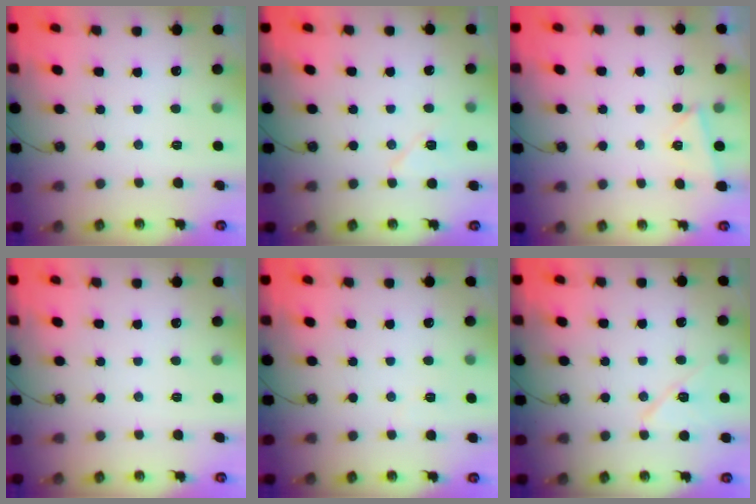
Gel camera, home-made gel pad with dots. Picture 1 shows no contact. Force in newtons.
{"total": 7.2, "press": 7.2, "slide": 0.6}
{"total": 3.1, "press": 2.7, "slide": 1.6}
{"total": 0.0}
{"total": 2.1, "press": 2.1, "slide": 0.5}
{"total": 8.6, "press": 7.3, "slide": 4.6}